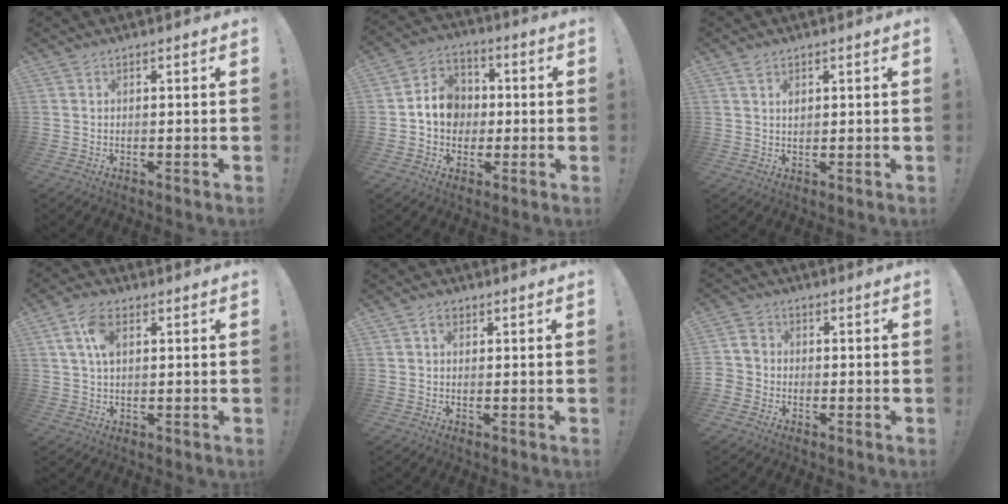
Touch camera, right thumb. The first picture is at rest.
{"total": 10.6, "force": [-0.3, 9.5, 4.8], "torque": [-0.065, 0.013, 0.001]}
{"total": 1.7, "force": [0.9, 1.1, 1.0], "torque": [-0.009, -0.004, 0.015]}
{"total": 8.4, "force": [2.6, 4.9, 6.3], "torque": [-0.119, 0.005, 0.049]}
{"total": 2.6, "force": [1.1, 1.8, 1.5], "torque": [-0.020, 0.000, 0.019]}
{"total": 4.2, "force": [-1.7, 3.6, 1.3], "torque": [-0.028, 0.017, -0.031]}